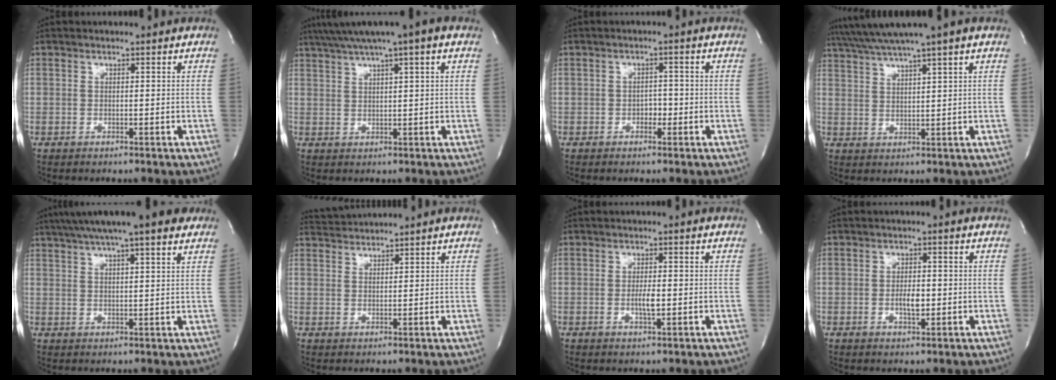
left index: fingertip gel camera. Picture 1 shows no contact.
{"total": 9.7, "force": [6.5, 0.2, 7.2], "torque": [-0.125, 0.035, 0.096]}
{"total": 1.6, "force": [-0.7, 1.1, 0.9], "torque": [-0.008, 0.003, -0.015]}
{"total": 9.3, "force": [7.4, -1.4, 5.4], "torque": [-0.100, 0.027, 0.115]}
{"total": 15.8, "force": [12.3, 1.9, 9.8], "torque": [-0.168, 0.040, 0.170]}
{"total": 2.8, "force": [2.6, -1.0, -0.4], "torque": [0.000, 0.004, 0.057]}
{"total": 2.4, "force": [-0.5, 0.4, 2.3], "torque": [-0.045, -0.006, -0.010]}
{"total": 2.6, "force": [-0.6, 0.7, 2.4], "torque": [-0.045, -0.003, -0.010]}